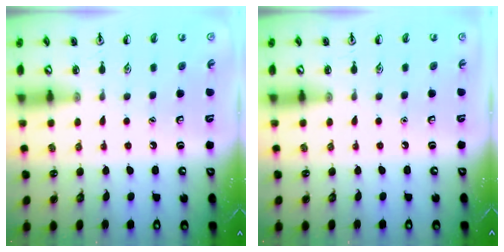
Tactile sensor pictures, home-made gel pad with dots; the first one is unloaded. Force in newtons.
{"total": 0.0}